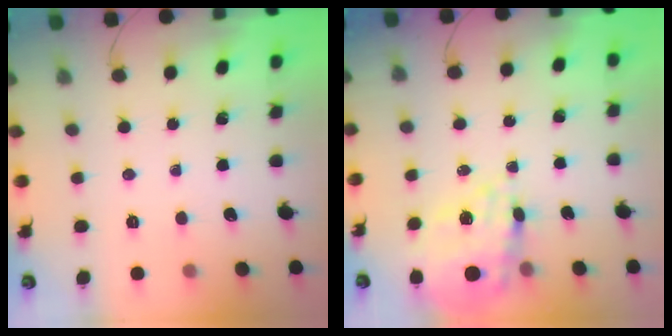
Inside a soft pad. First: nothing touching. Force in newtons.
{"total": 19.0, "press": 18.6, "slide": 3.6}